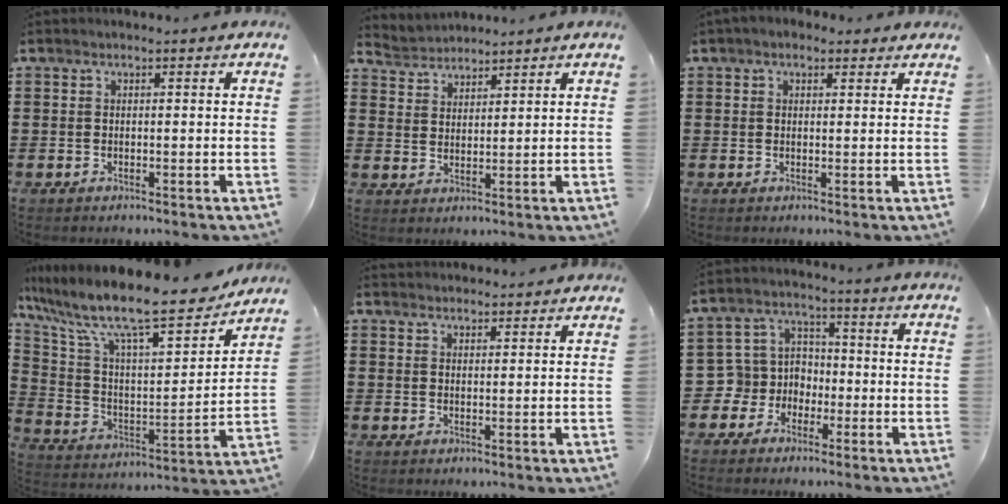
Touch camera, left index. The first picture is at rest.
{"total": 3.0, "force": [2.8, 0.8, -0.7], "torque": [0.001, -0.007, 0.052]}
{"total": 2.1, "force": [1.4, 1.3, 0.7], "torque": [-0.019, 0.009, 0.026]}
{"total": 14.7, "force": [11.6, 2.3, 8.6], "torque": [-0.191, -0.076, 0.193]}
{"total": 2.3, "force": [2.3, 0.1, -0.2], "torque": [-0.001, -0.003, 0.045]}
{"total": 5.7, "force": [-1.7, 5.4, 0.6], "torque": [-0.061, -0.005, -0.042]}